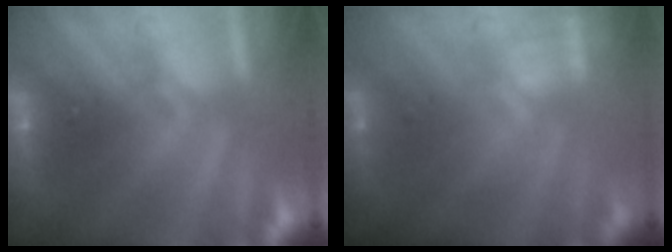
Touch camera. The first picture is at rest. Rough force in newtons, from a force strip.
{"total": 1.9}